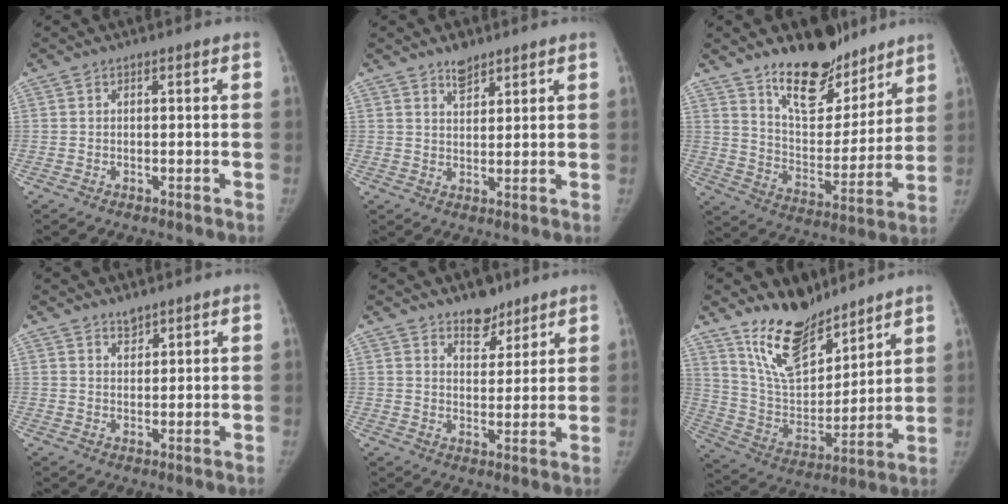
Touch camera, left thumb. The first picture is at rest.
{"total": 3.7, "force": [3.0, 1.7, 1.5], "torque": [-0.011, -0.022, 0.052]}
{"total": 18.0, "force": [13.5, 8.2, 8.6], "torque": [-0.079, -0.100, 0.219]}
{"total": 2.4, "force": [2.0, 1.1, 0.7], "torque": [0.001, -0.017, 0.034]}
{"total": 6.4, "force": [4.9, 3.4, 2.4], "torque": [-0.007, -0.034, 0.079]}
{"total": 16.9, "force": [13.0, 7.5, 7.8], "torque": [-0.090, -0.085, 0.245]}